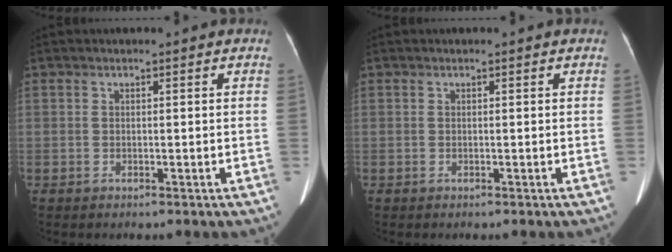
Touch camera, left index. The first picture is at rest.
{"total": 0.0}